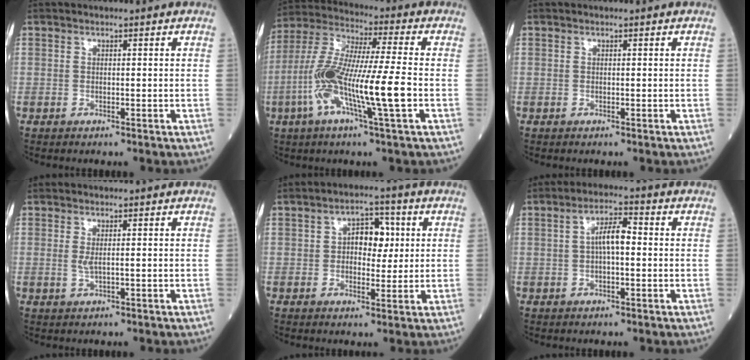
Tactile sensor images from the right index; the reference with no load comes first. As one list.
[{"total": 15.0, "force": [-3.8, 0.3, 14.5], "torque": [-0.297, -0.006, -0.081]}, {"total": 0.0}, {"total": 1.3, "force": [0.1, 0.3, 1.3], "torque": [-0.033, -0.003, 0.005]}, {"total": 5.7, "force": [1.1, 3.2, 4.6], "torque": [-0.066, 0.017, 0.015]}, {"total": 4.8, "force": [0.2, 1.4, 4.6], "torque": [-0.085, 0.016, 0.000]}]